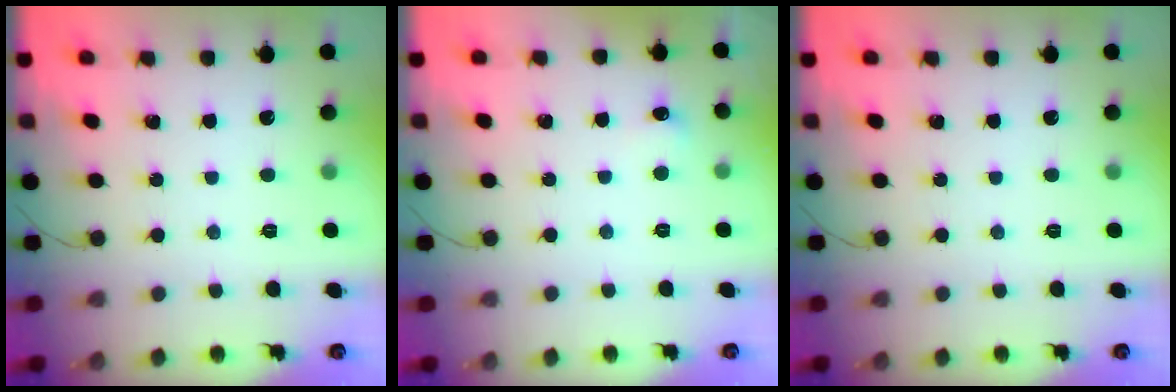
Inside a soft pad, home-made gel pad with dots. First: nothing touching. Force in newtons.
{"total": 4.1, "press": 4.0, "slide": 1.1}
{"total": 0.0}